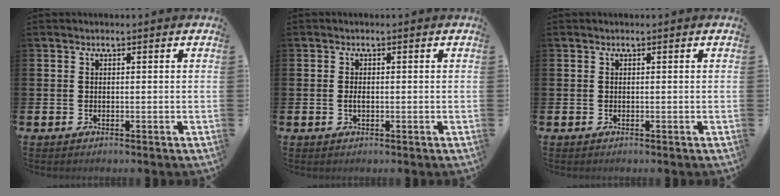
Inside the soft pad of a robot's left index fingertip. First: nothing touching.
{"total": 1.0, "force": [-0.1, 0.5, 0.9], "torque": [-0.017, 0.002, -0.004]}
{"total": 0.0}